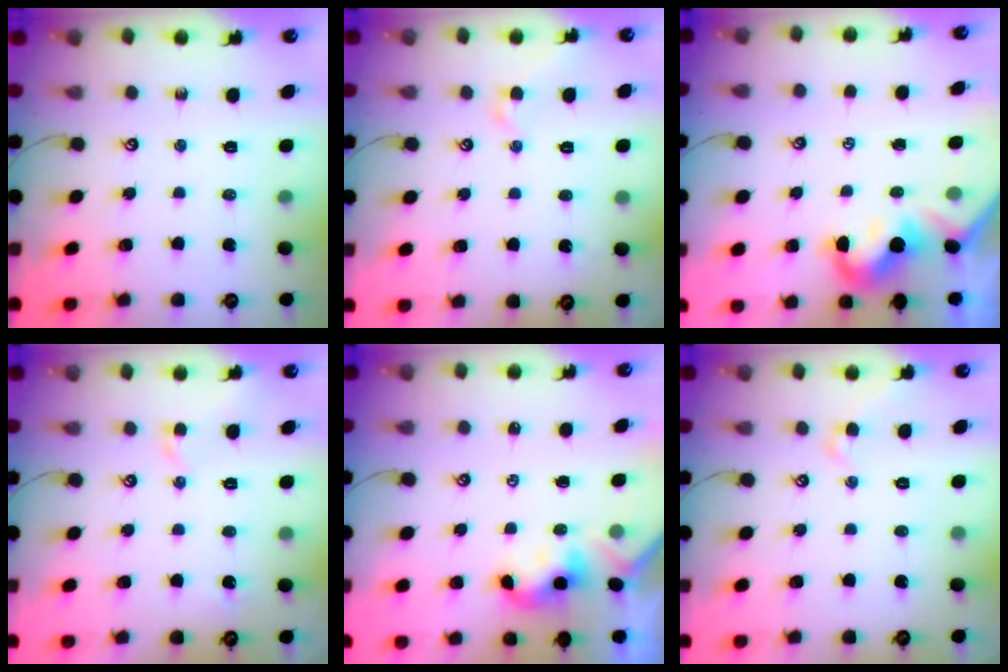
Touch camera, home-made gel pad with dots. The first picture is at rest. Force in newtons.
{"total": 1.9, "press": 1.9, "slide": 0.5}
{"total": 1.8, "press": 1.6, "slide": 0.8}
{"total": 0.9, "press": 0.8, "slide": 0.4}
{"total": 2.2, "press": 2.2, "slide": 0.2}
{"total": 1.0, "press": 1.0, "slide": 0.4}